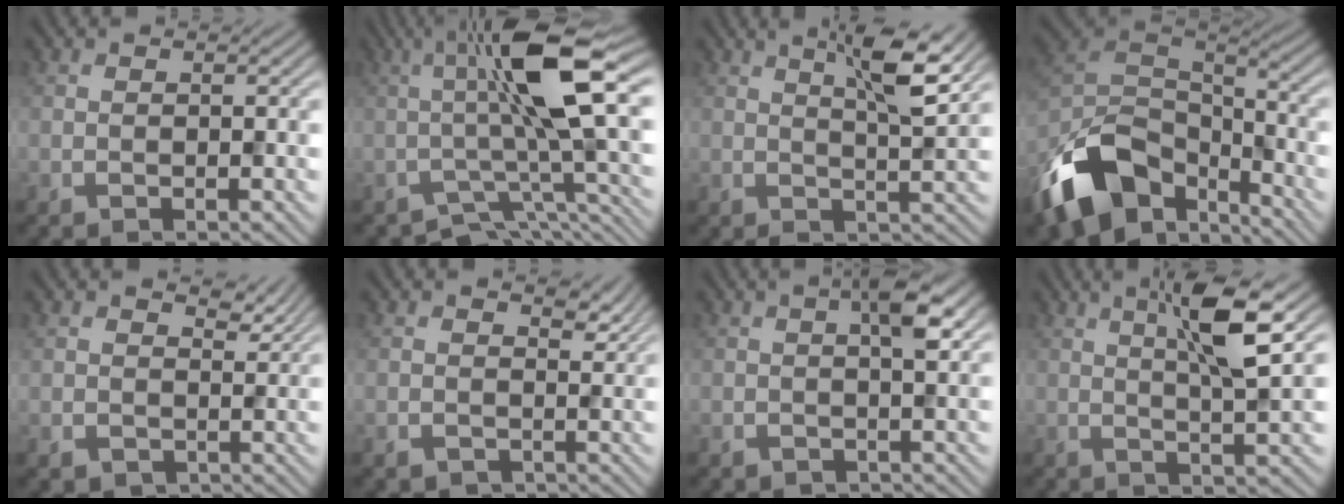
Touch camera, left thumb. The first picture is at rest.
{"total": 10.7, "force": [-1.5, 2.5, 10.3], "torque": [-0.153, 0.019, -0.035]}
{"total": 5.6, "force": [2.9, 0.5, 4.8], "torque": [-0.086, 0.004, 0.051]}
{"total": 14.9, "force": [-8.2, 8.8, 8.8], "torque": [-0.218, -0.026, -0.156]}
{"total": 3.7, "force": [2.3, 2.7, 1.1], "torque": [-0.030, -0.014, 0.039]}
{"total": 2.5, "force": [1.1, 2.1, 0.6], "torque": [-0.017, -0.018, 0.013]}
{"total": 3.4, "force": [0.8, 1.1, 3.1], "torque": [-0.048, 0.009, 0.008]}
{"total": 7.1, "force": [2.9, 0.6, 6.4], "torque": [-0.115, 0.008, 0.050]}